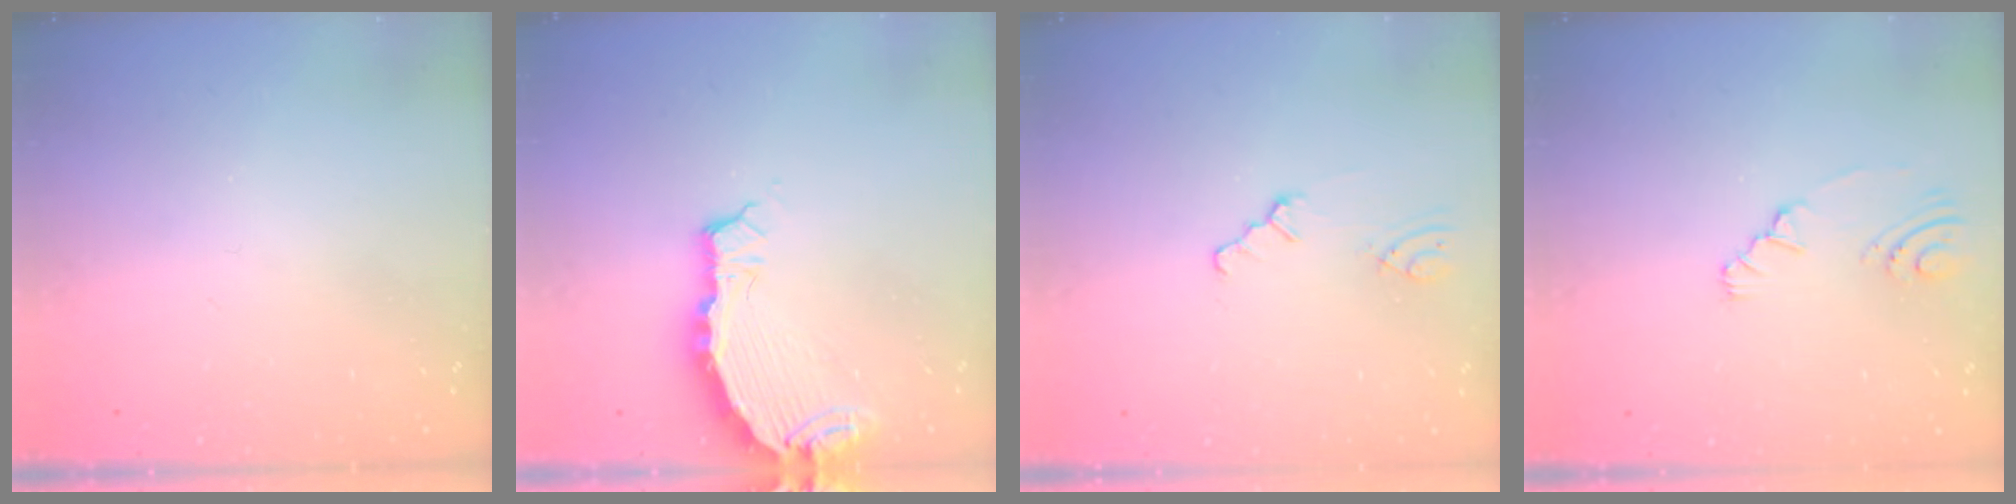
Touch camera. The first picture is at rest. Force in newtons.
{"total": 5.7, "press": 5.7, "slide": 0.3}
{"total": 1.1, "press": 1.1, "slide": 0.3}
{"total": 5.6, "press": 3.4, "slide": 4.5}